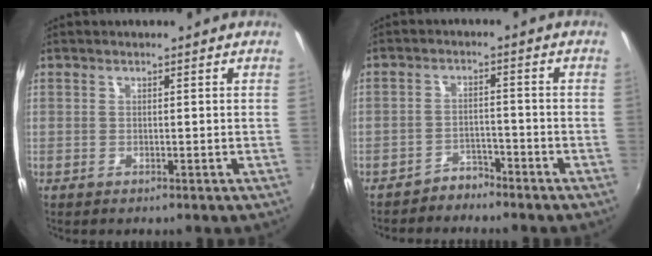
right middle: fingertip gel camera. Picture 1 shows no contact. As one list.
[{"total": 3.7, "force": [-3.4, 1.4, 0.5], "torque": [-0.021, 0.008, -0.053]}]